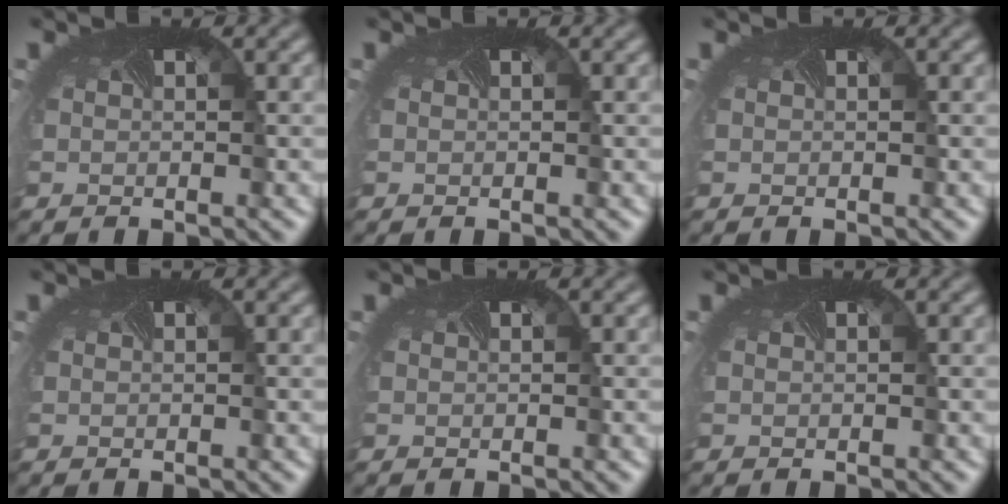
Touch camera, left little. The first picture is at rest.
{"total": 0.0}
{"total": 0.0}
{"total": 0.0}
{"total": 0.0}
{"total": 0.0}